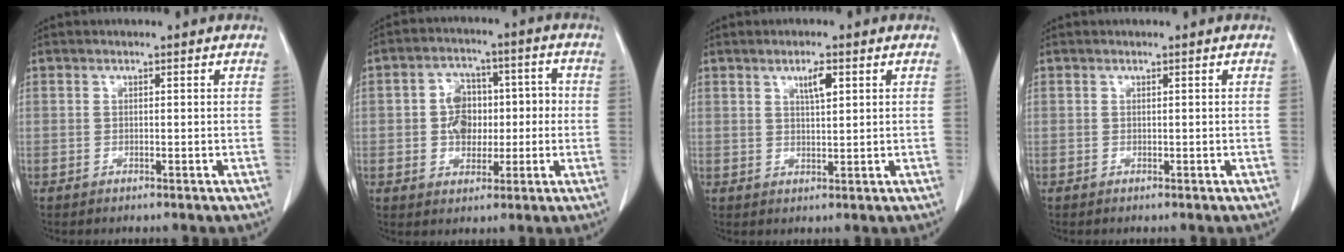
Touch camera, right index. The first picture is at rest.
{"total": 7.6, "force": [-0.4, 6.0, 4.7], "torque": [-0.077, 0.035, 0.000]}
{"total": 3.0, "force": [1.5, 0.6, 2.6], "torque": [-0.046, -0.001, 0.025]}
{"total": 0.0}